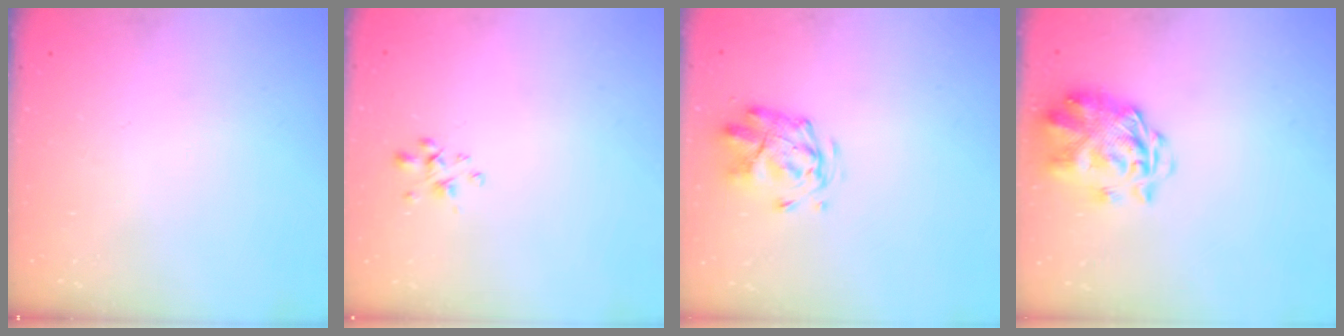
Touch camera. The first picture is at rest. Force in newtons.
{"total": 1.7, "press": 1.5, "slide": 0.8}
{"total": 2.7, "press": 2.4, "slide": 1.2}
{"total": 3.4, "press": 3.0, "slide": 1.5}